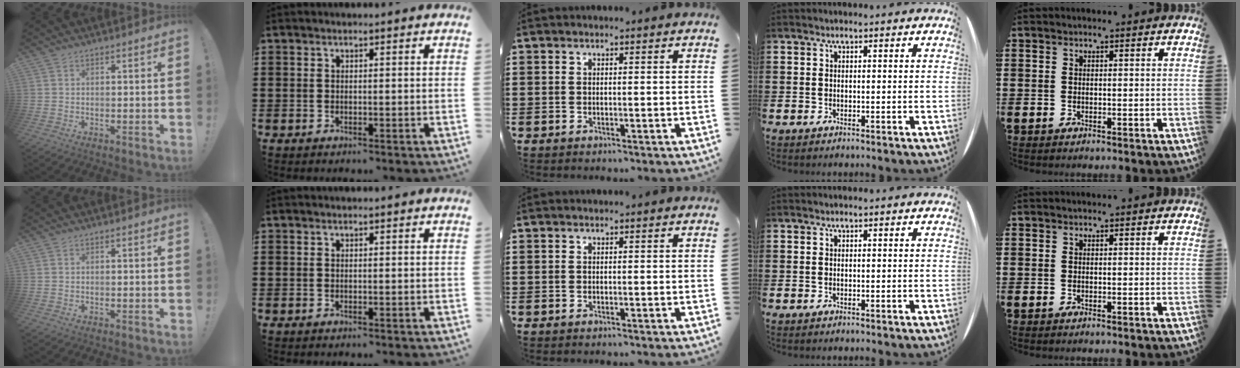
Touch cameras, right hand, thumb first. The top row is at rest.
{}